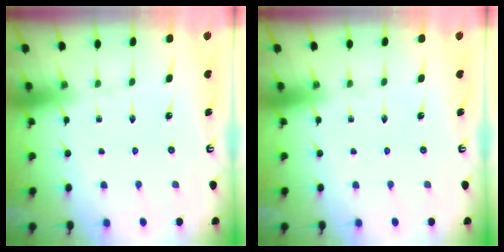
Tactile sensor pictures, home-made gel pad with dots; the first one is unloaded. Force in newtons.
{"total": 0.0}